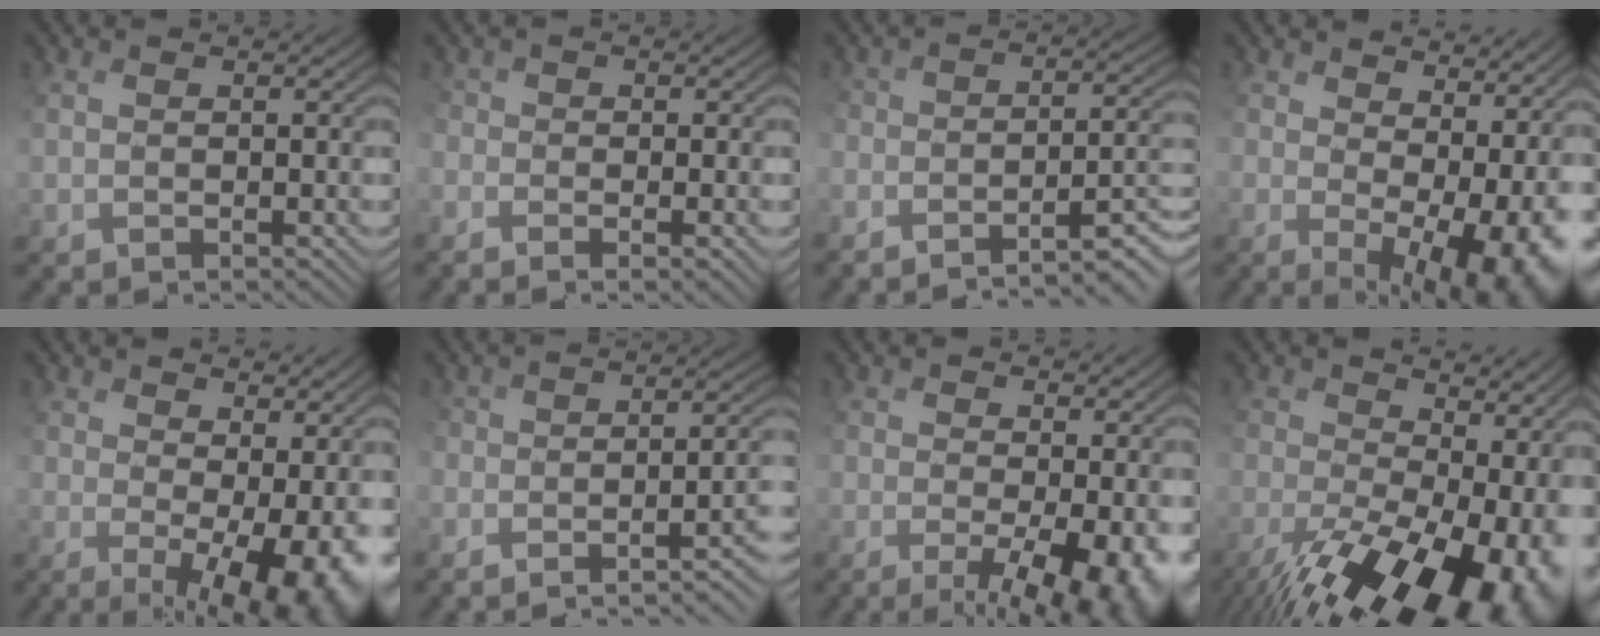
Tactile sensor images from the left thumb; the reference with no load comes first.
{"total": 3.8, "force": [-2.1, 1.9, 2.5], "torque": [-0.061, -0.015, -0.035]}
{"total": 7.9, "force": [-6.2, 1.8, 4.6], "torque": [-0.067, -0.004, -0.095]}
{"total": 11.9, "force": [2.5, 6.6, 9.6], "torque": [-0.128, -0.025, 0.068]}
{"total": 10.9, "force": [0.7, 5.0, 9.6], "torque": [-0.150, -0.020, 0.023]}
{"total": 9.0, "force": [-6.1, 2.5, 6.1], "torque": [-0.077, -0.006, -0.086]}
{"total": 9.9, "force": [-2.1, 3.6, 9.0], "torque": [-0.157, -0.012, -0.029]}
{"total": 19.1, "force": [-6.4, 10.7, 14.4], "torque": [-0.224, -0.030, -0.074]}